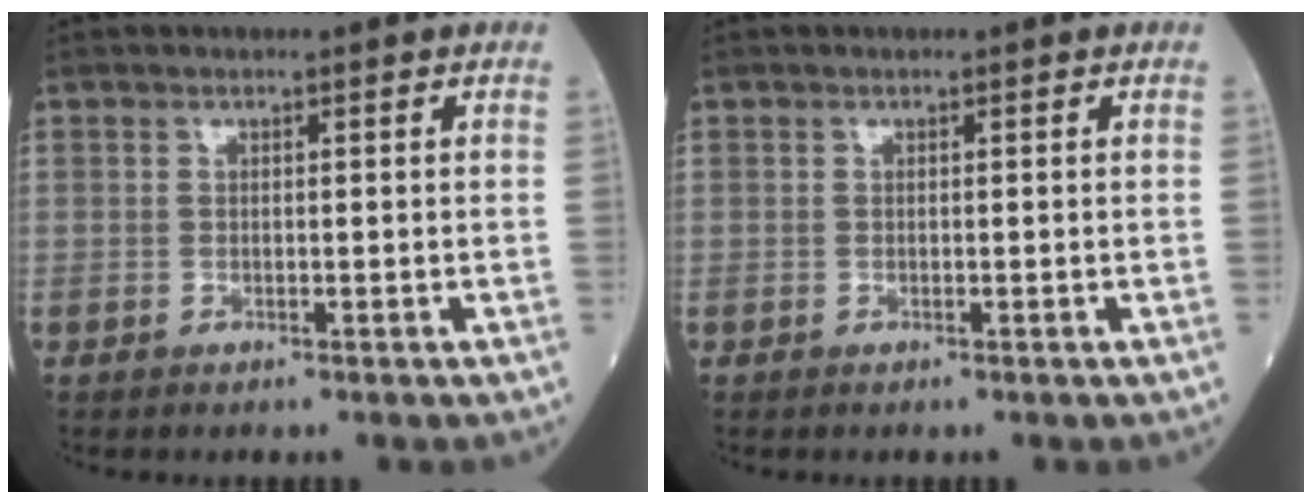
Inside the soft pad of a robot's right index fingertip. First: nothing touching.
{"total": 0.0}